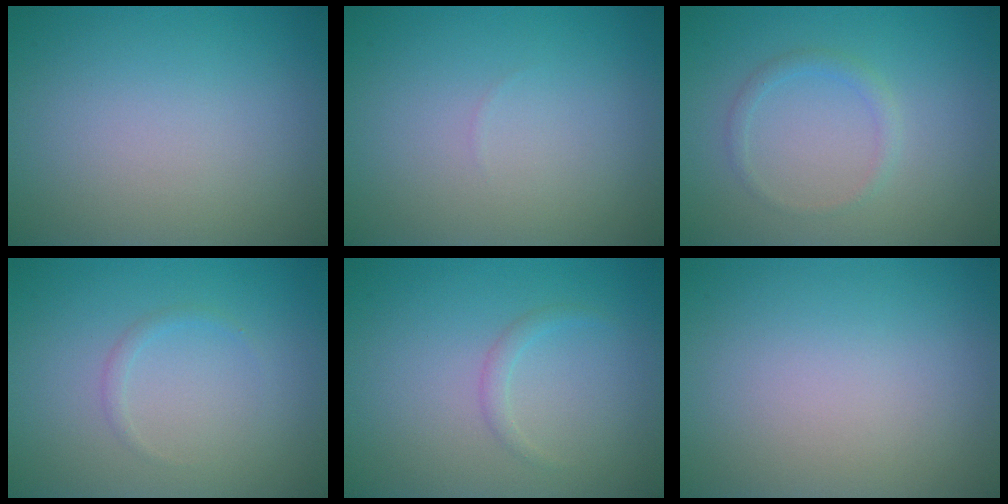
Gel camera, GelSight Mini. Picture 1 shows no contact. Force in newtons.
{"total": 0.0}
{"total": 1.2, "press": 1.2, "slide": 0.0}
{"total": 0.8, "press": 0.8, "slide": 0.1}
{"total": 0.9, "press": 0.9, "slide": 0.1}
{"total": 0.0}